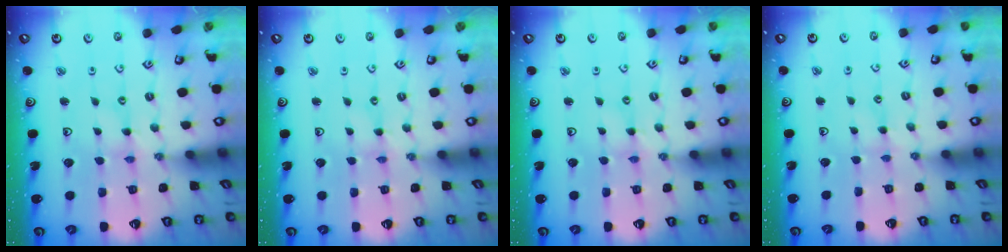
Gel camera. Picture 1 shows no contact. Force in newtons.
{"total": 0.0}
{"total": 1.5, "press": 1.5, "slide": 0.2}
{"total": 1.8, "press": 1.8, "slide": 0.4}